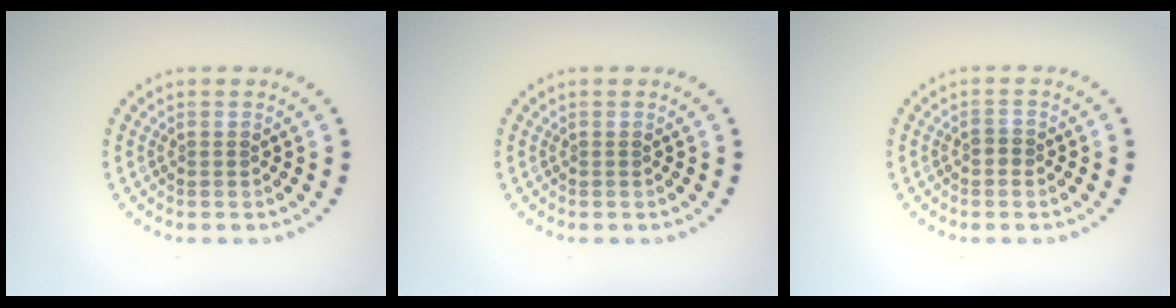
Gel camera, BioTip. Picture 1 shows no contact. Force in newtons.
{"total": 0.0}
{"total": 0.7, "press": 0.7, "slide": 0.3}